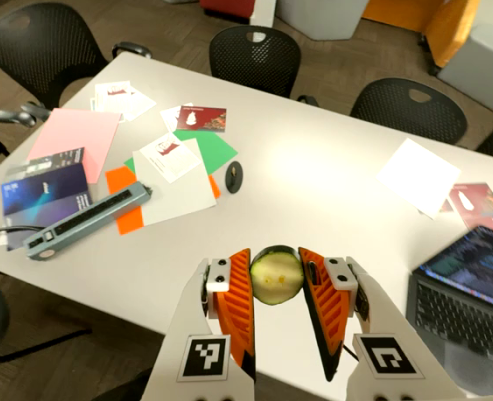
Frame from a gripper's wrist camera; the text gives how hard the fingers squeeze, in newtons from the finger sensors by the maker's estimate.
{"total": 12.1, "left": 12.8, "right": 11.5}